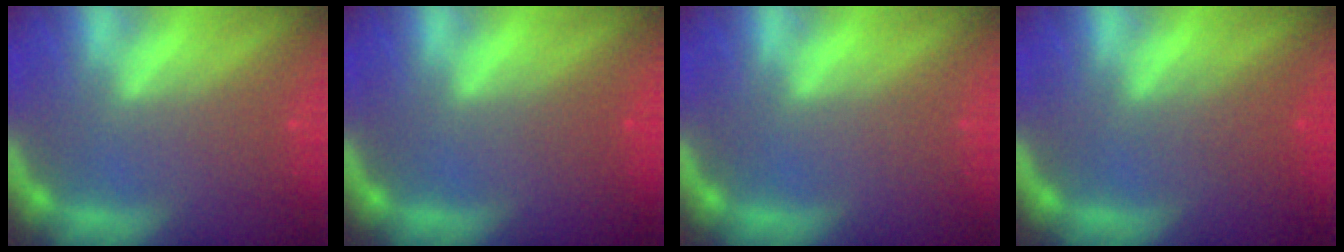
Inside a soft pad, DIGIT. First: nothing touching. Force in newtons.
{"total": 1.0}
{"total": 0.0}
{"total": 1.9}